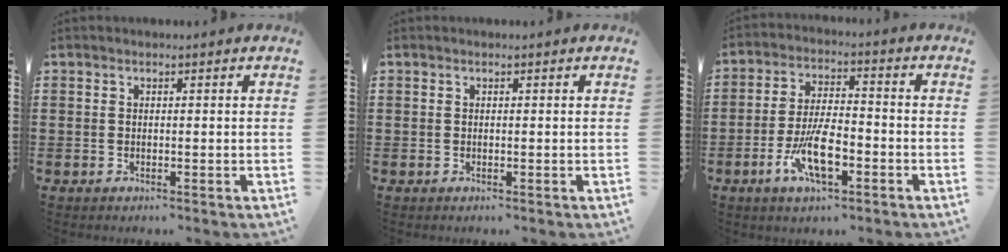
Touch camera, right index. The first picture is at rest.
{"total": 0.0}
{"total": 8.5, "force": [-3.3, 3.2, 7.1], "torque": [-0.146, -0.005, -0.062]}